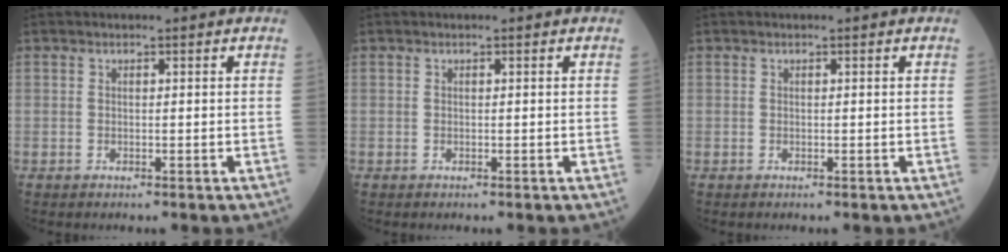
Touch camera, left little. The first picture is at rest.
{"total": 0.0}
{"total": 0.0}